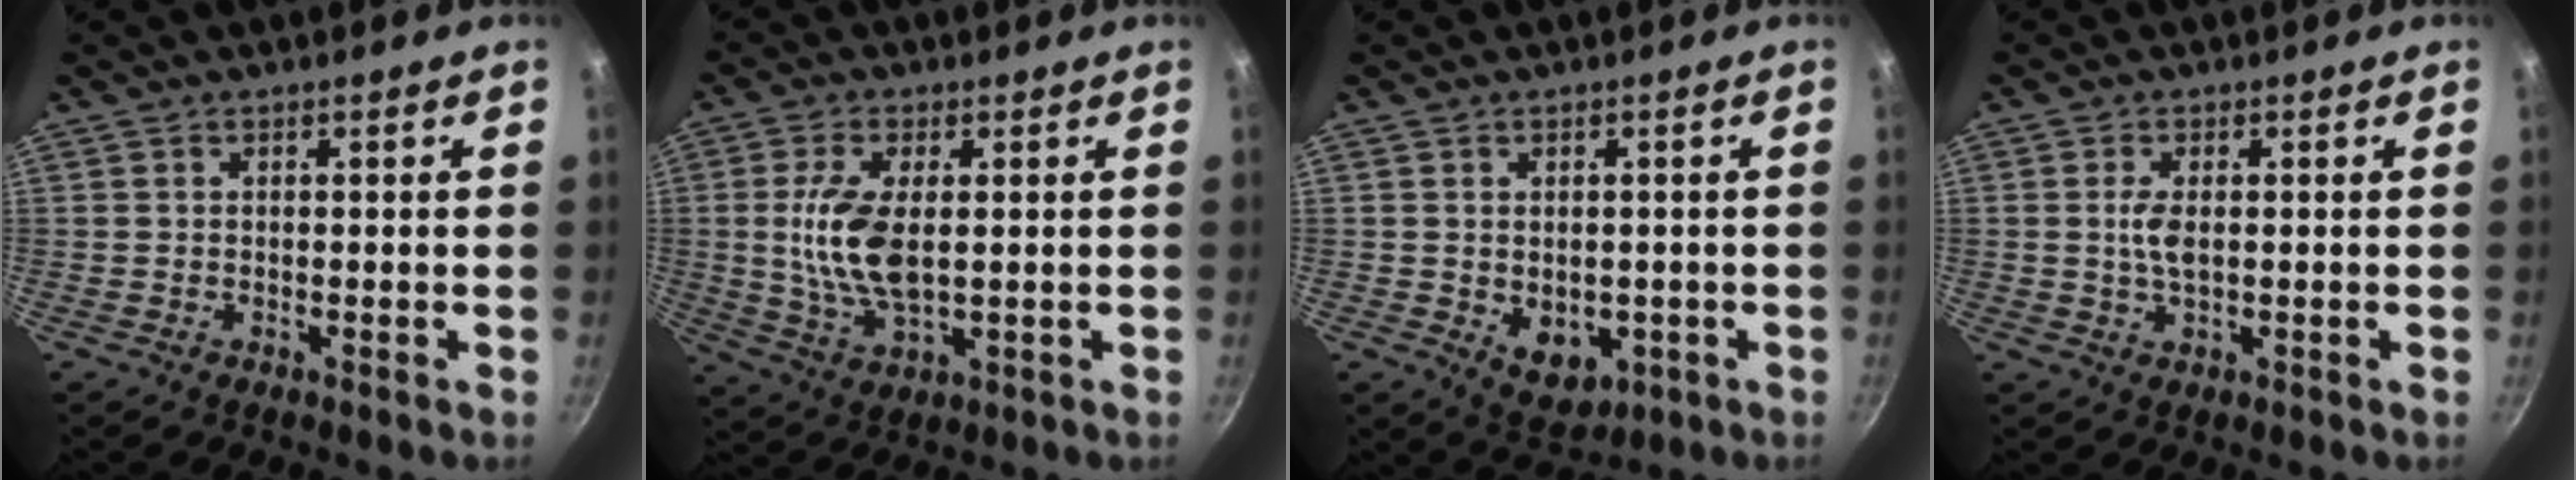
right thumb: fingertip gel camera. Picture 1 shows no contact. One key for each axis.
{"total": 10.4, "fx": 0.8, "fy": 4.9, "fz": 9.1, "tx": -0.181, "ty": -0.008, "tz": 0.017}
{"total": 6.6, "fx": -1.2, "fy": 4.7, "fz": 4.5, "tx": -0.047, "ty": -0.007, "tz": -0.001}
{"total": 3.3, "fx": 0.3, "fy": 1.4, "fz": 2.9, "tx": -0.060, "ty": 0.000, "tz": 0.004}